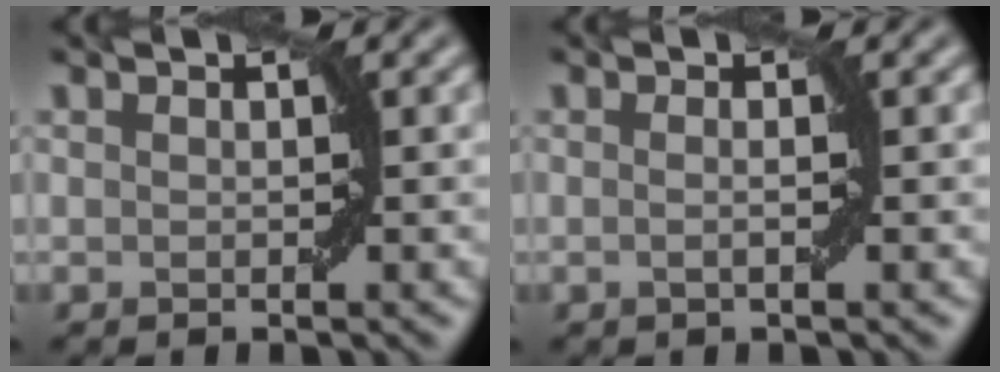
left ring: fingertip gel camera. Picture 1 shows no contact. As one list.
[{"total": 1.4, "force": [0.0, 0.4, 1.3], "torque": [-0.010, -0.008, -0.013]}]